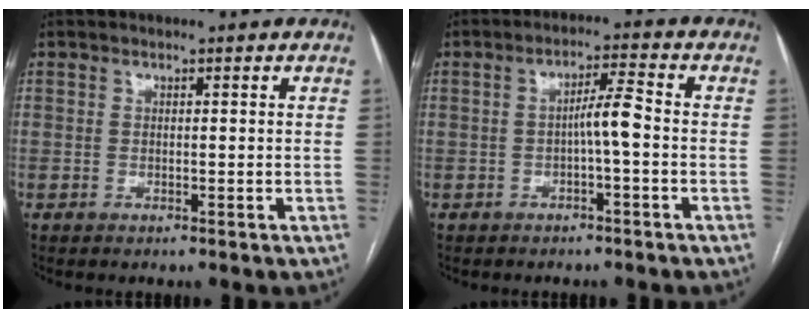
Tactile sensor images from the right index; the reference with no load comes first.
{"total": 4.1, "force": [-0.9, 0.1, 4.0], "torque": [-0.065, 0.010, -0.013]}